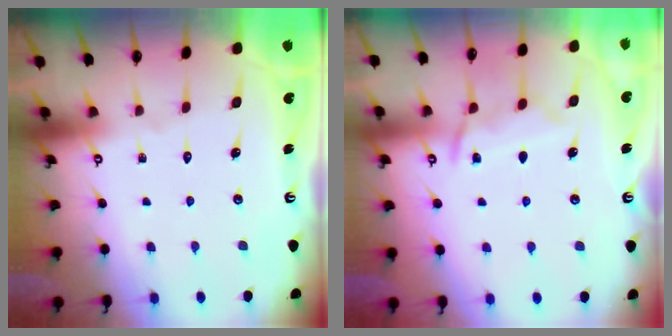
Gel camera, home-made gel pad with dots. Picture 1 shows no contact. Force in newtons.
{"total": 10.2, "press": 10.1, "slide": 1.1}